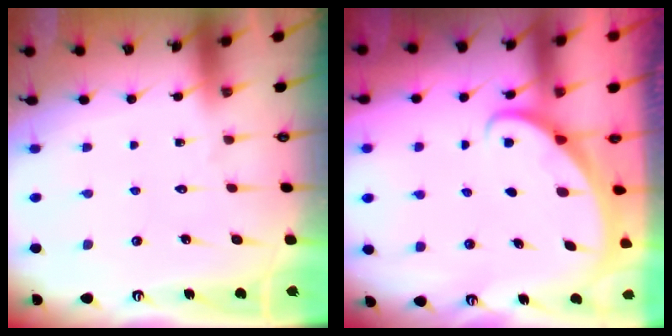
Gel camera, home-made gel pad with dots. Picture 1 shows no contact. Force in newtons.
{"total": 1.3, "press": 1.3, "slide": 0.0}